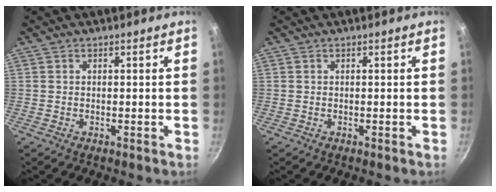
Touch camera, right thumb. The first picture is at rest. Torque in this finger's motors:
{"motor_torque": [-0.05, 0.05, -0.08, -0.08, 0.00]}